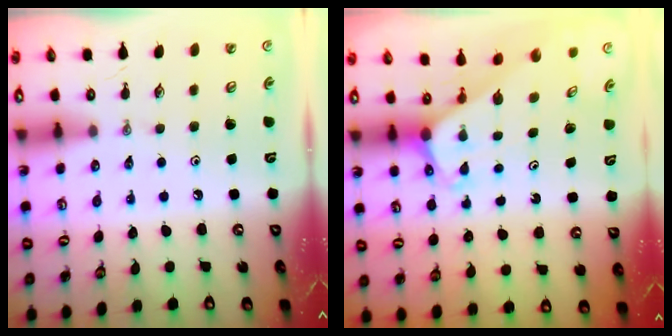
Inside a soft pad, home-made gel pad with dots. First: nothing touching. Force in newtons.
{"total": 1.9, "press": 1.9, "slide": 0.1}